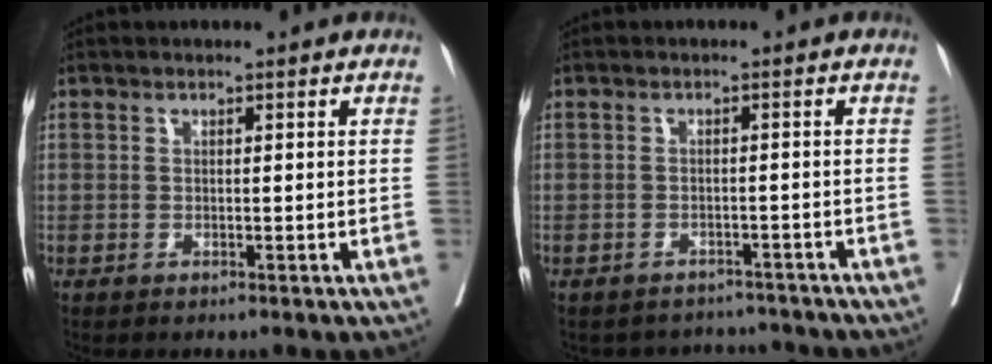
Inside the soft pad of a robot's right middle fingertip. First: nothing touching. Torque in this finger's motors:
{"motor_torque": [0.02, -0.12, 0.00, 0.00]}